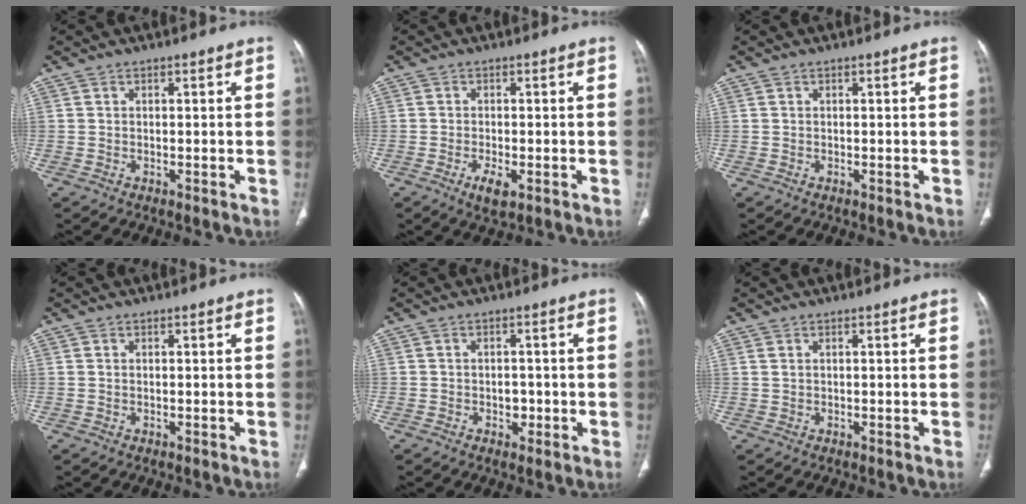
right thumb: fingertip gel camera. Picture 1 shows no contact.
{"total": 3.5, "force": [-1.5, 1.4, 2.9], "torque": [-0.052, -0.005, -0.024]}
{"total": 0.0}
{"total": 0.0}
{"total": 2.3, "force": [-0.7, 1.7, 1.5], "torque": [-0.007, 0.004, -0.009]}
{"total": 0.6, "force": [0.3, 0.2, 0.4], "torque": [-0.012, 0.008, 0.010]}